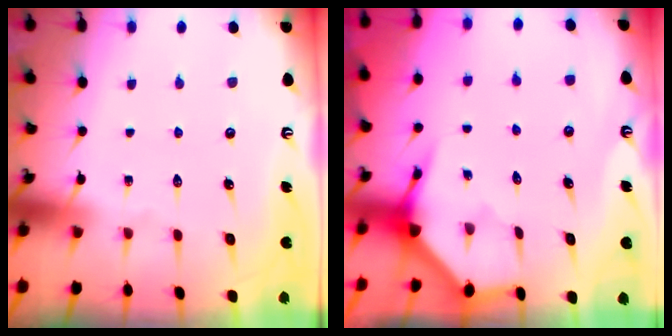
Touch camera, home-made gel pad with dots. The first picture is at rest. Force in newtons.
{"total": 3.9, "press": 3.9, "slide": 0.3}